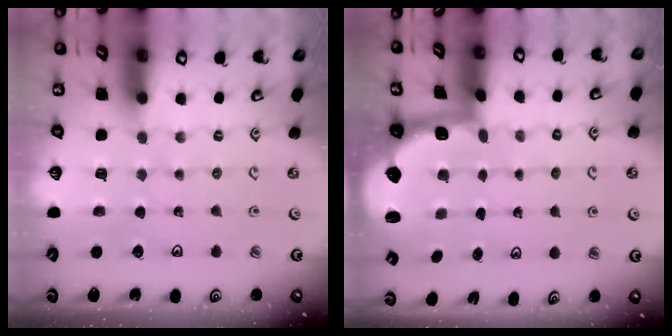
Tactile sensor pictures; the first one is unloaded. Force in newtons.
{"total": 2.5, "press": 1.9, "slide": 1.7}